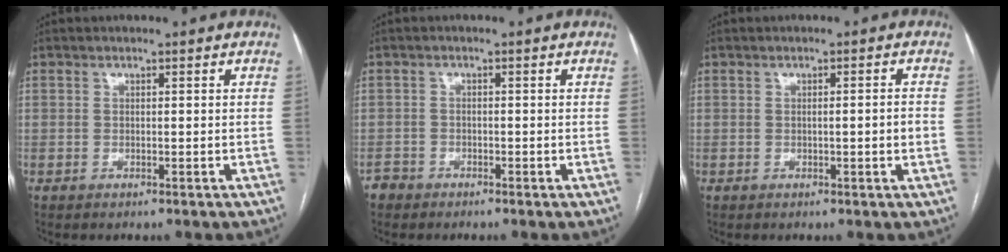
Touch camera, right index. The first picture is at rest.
{"total": 2.0, "force": [-1.4, 1.4, -0.4], "torque": [0.005, 0.007, -0.032]}
{"total": 2.6, "force": [-0.3, 0.0, 2.5], "torque": [-0.037, 0.002, -0.003]}